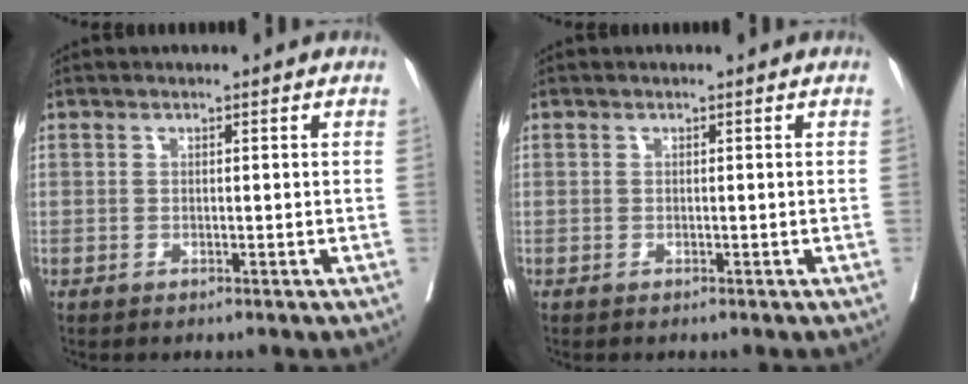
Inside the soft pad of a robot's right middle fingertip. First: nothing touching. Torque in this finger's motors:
{"motor_torque": [-0.05, -0.20, -0.09, -0.02]}